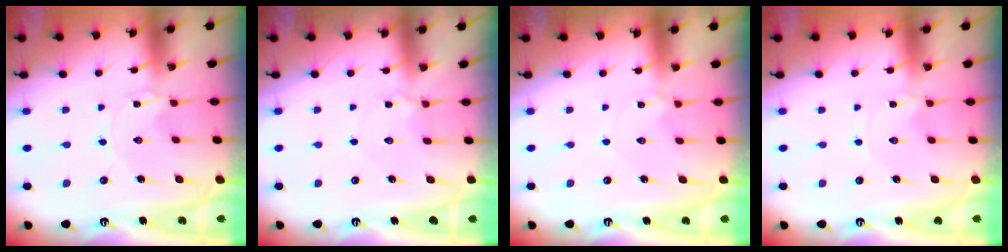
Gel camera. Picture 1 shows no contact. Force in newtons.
{"total": 5.1, "press": 5.1, "slide": 0.6}
{"total": 2.6, "press": 2.6, "slide": 0.5}
{"total": 0.0}